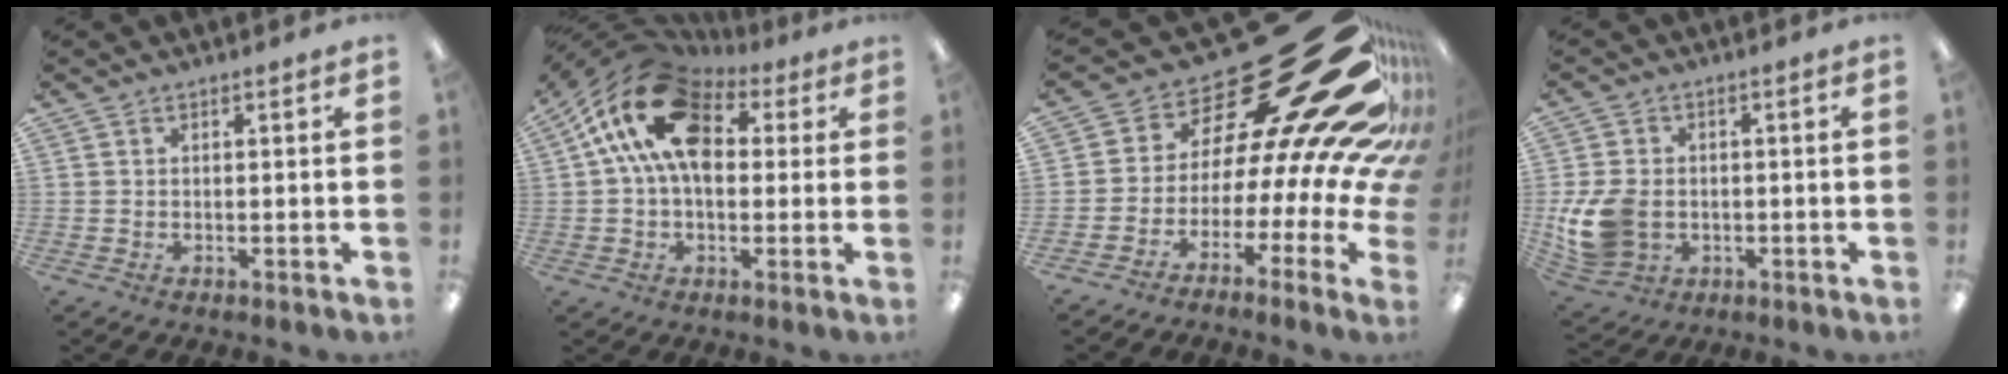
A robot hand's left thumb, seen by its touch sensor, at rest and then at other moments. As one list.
[{"total": 17.4, "force": [5.5, 11.2, 12.1], "torque": [-0.228, -0.009, 0.100]}, {"total": 28.2, "force": [15.5, 10.9, 20.9], "torque": [-0.255, -0.159, 0.295]}, {"total": 12.1, "force": [-2.0, 9.5, 7.2], "torque": [-0.154, 0.008, -0.033]}]